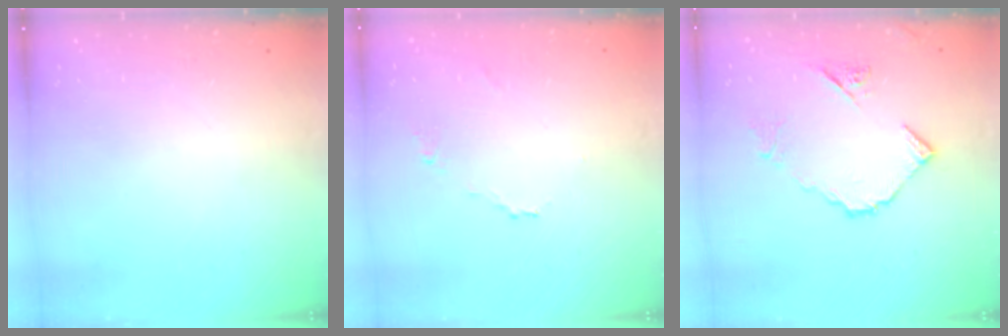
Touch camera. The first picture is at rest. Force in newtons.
{"total": 2.7, "press": 2.6, "slide": 0.6}
{"total": 9.8, "press": 9.7, "slide": 1.1}